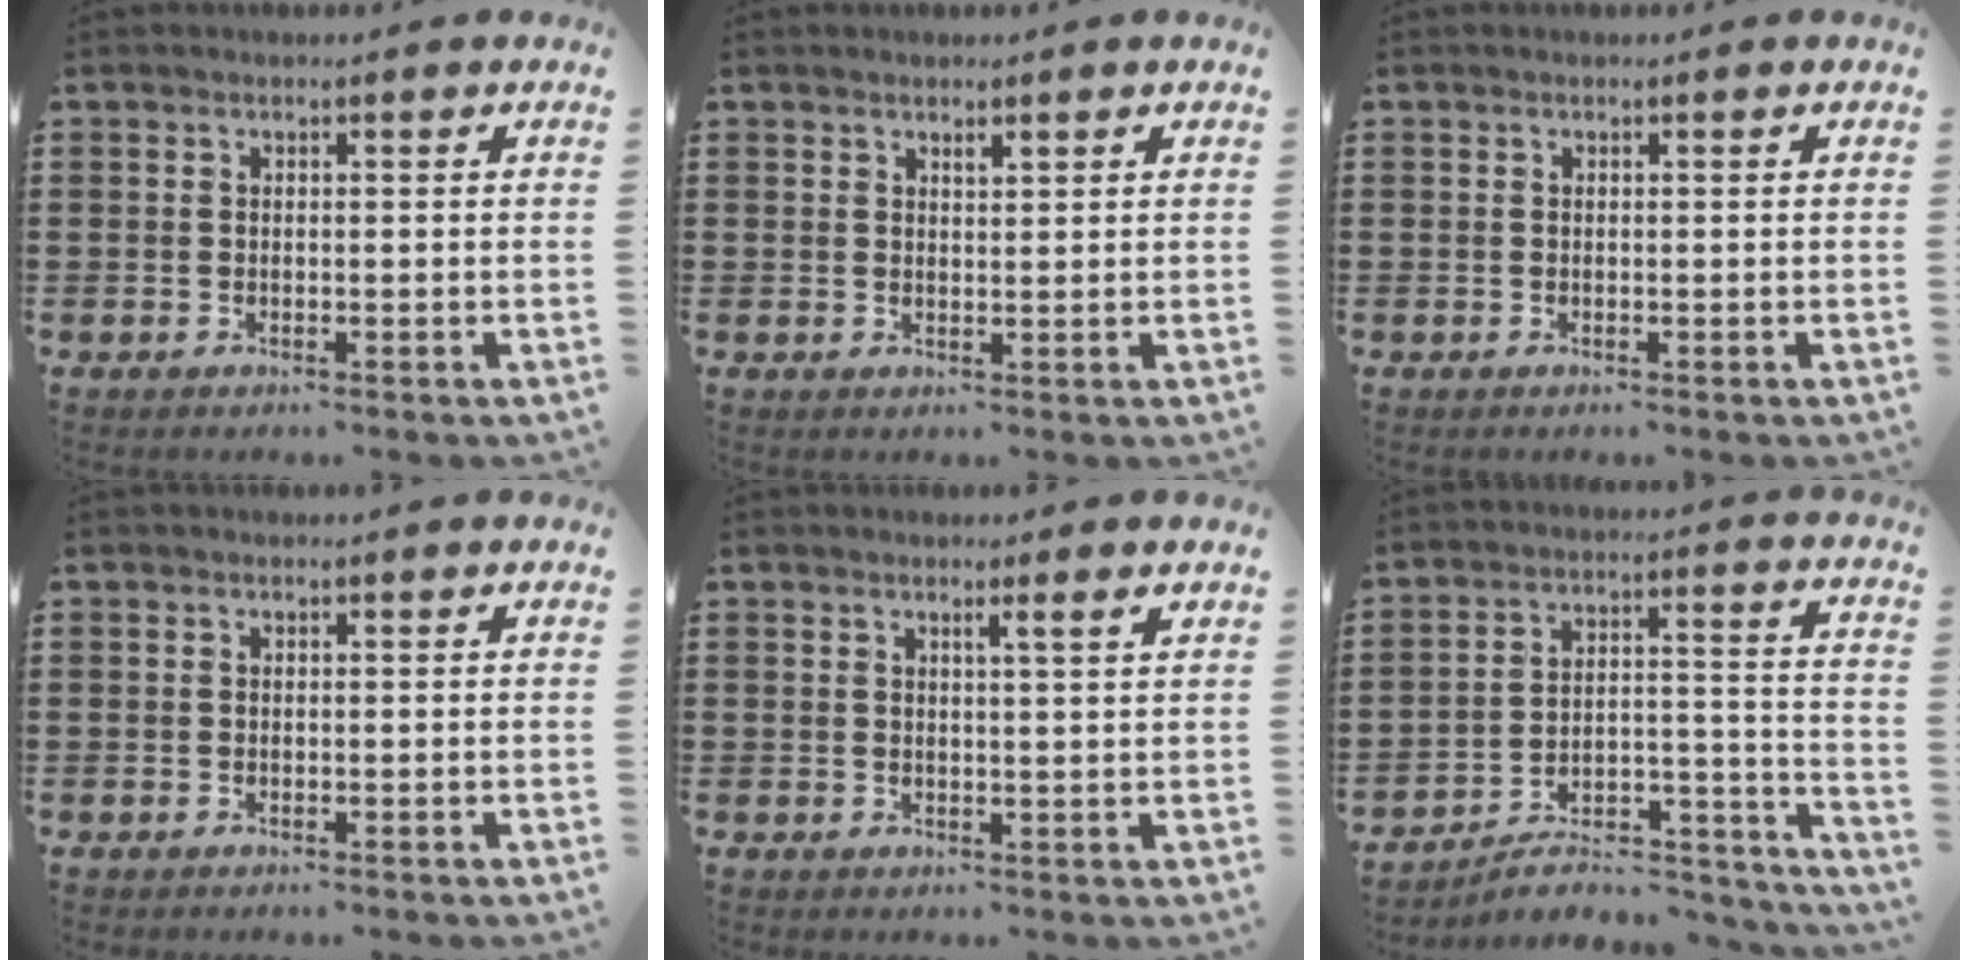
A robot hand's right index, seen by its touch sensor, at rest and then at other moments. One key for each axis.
{"total": 1.0, "fx": 0.8, "fy": 0.3, "fz": 0.4, "tx": -0.009, "ty": 0.001, "tz": 0.014}
{"total": 0.0}
{"total": 0.0}
{"total": 1.6, "fx": 0.8, "fy": -0.4, "fz": 1.3, "tx": -0.017, "ty": -0.009, "tz": 0.011}
{"total": 6.1, "fx": -5.3, "fy": 1.8, "fz": 2.4, "tx": -0.036, "ty": 0.000, "tz": -0.104}